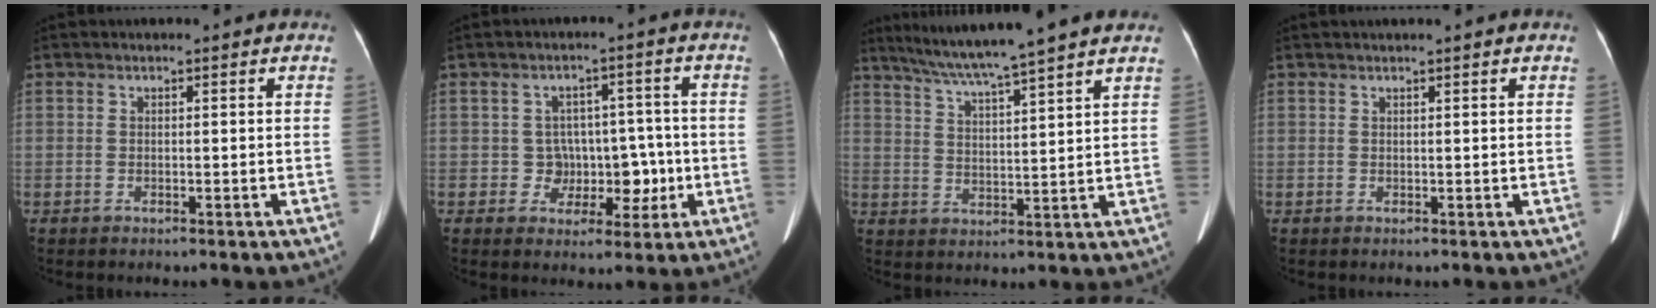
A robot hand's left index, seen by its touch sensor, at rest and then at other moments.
{"total": 5.7, "force": [-0.9, 5.3, 1.9], "torque": [-0.010, 0.026, -0.007]}
{"total": 11.3, "force": [9.7, -1.7, 5.7], "torque": [-0.101, 0.015, 0.152]}
{"total": 1.3, "force": [1.1, -0.3, 0.5], "torque": [-0.008, 0.019, 0.024]}